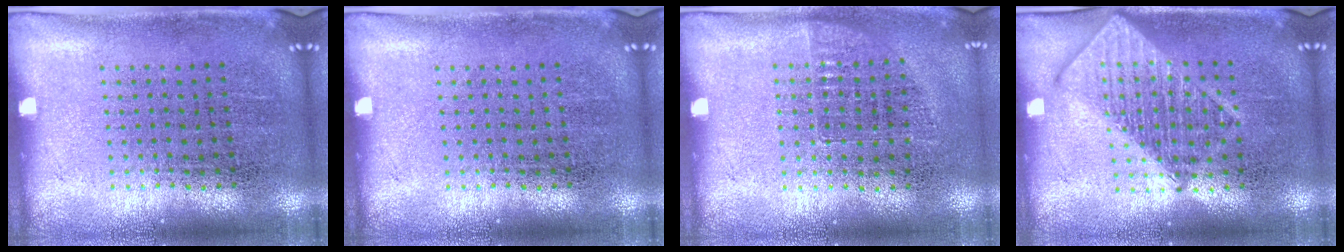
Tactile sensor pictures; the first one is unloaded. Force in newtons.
{"total": 0.0}
{"total": 0.7, "press": 0.6, "slide": 0.1}
{"total": 2.4, "press": 2.4, "slide": 0.3}